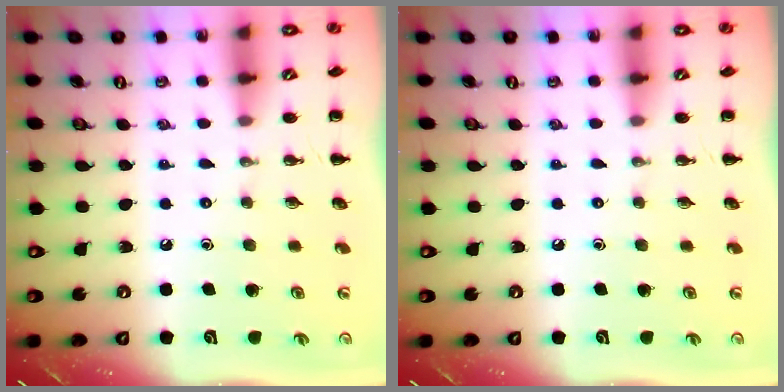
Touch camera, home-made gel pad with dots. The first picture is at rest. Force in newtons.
{"total": 0.0}